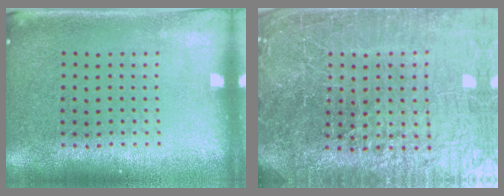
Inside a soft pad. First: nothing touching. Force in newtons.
{"total": 7.8, "press": 6.7, "slide": 3.9}